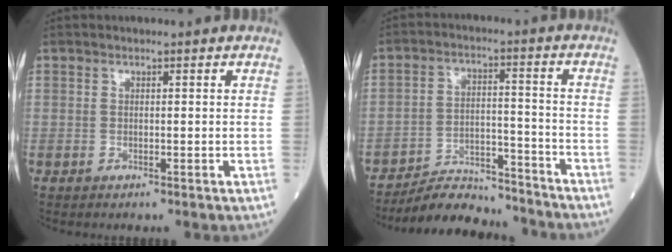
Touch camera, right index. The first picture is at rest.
{"total": 11.1, "force": [-10.8, 1.8, 1.8], "torque": [-0.022, 0.026, -0.178]}